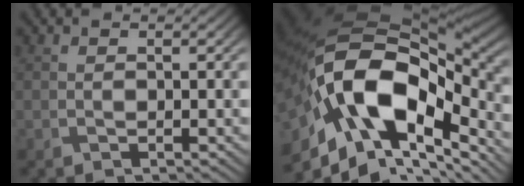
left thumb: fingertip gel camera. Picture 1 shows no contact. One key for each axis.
{"total": 19.3, "fx": -4.6, "fy": 10.9, "fz": 15.3, "tx": -0.311, "ty": -0.022, "tz": -0.066}